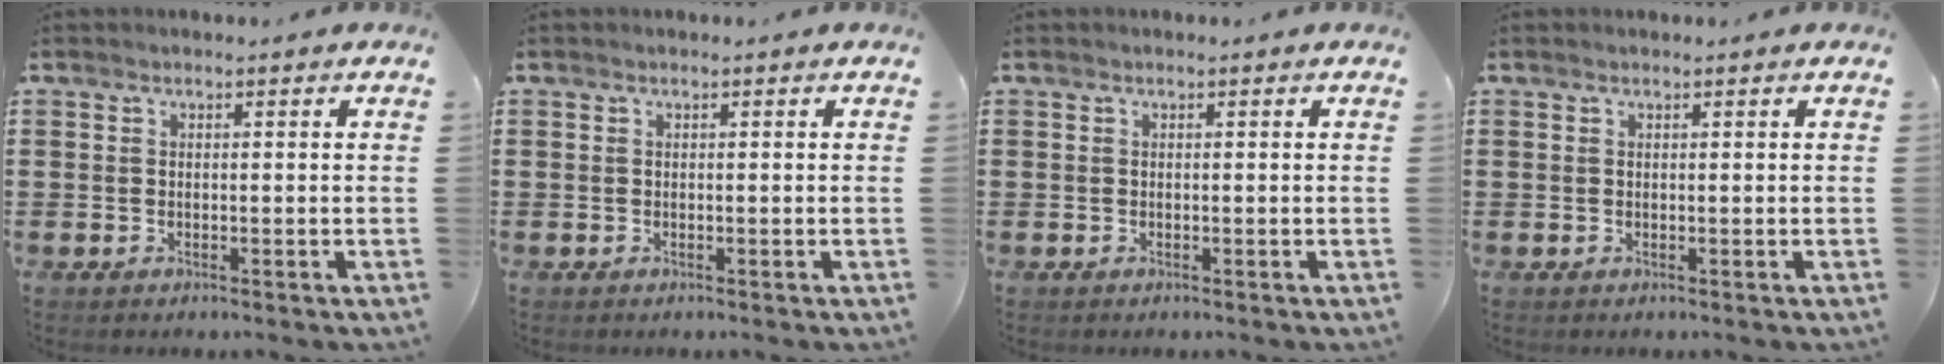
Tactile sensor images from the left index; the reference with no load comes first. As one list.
[{"total": 0.0}, {"total": 0.0}, {"total": 0.0}]